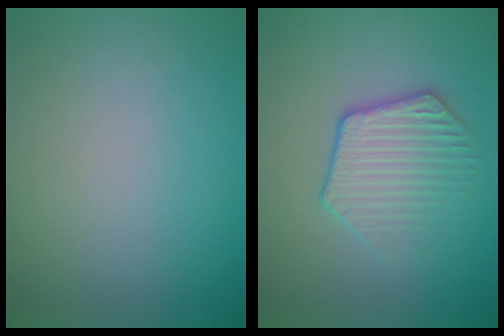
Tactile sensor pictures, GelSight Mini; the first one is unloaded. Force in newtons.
{"total": 3.5, "press": 3.1, "slide": 1.6}